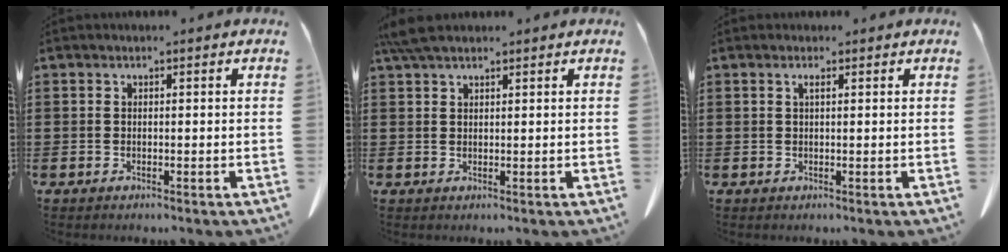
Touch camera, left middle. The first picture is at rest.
{"total": 4.0, "force": [3.1, 1.0, 2.3], "torque": [-0.055, 0.000, 0.060]}
{"total": 0.9, "force": [0.5, 0.1, 0.8], "torque": [-0.017, 0.000, 0.010]}